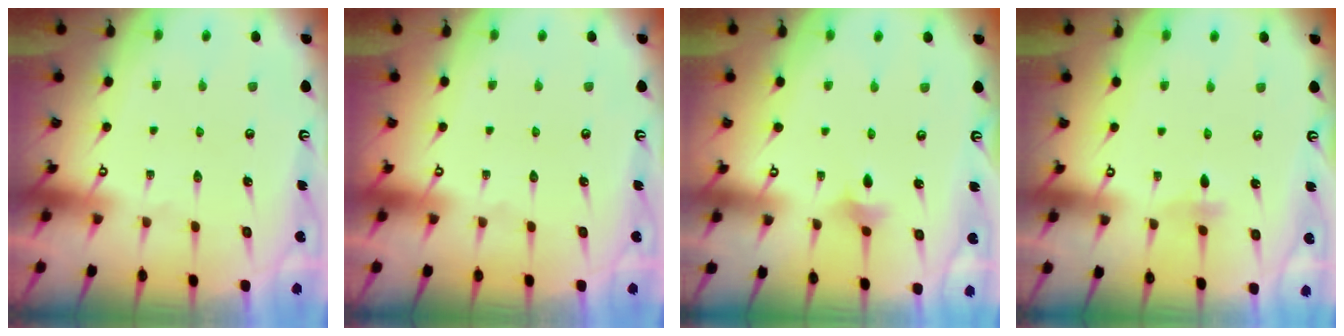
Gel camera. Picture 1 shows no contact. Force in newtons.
{"total": 0.0}
{"total": 2.5, "press": 2.4, "slide": 0.6}
{"total": 2.4, "press": 2.3, "slide": 0.7}